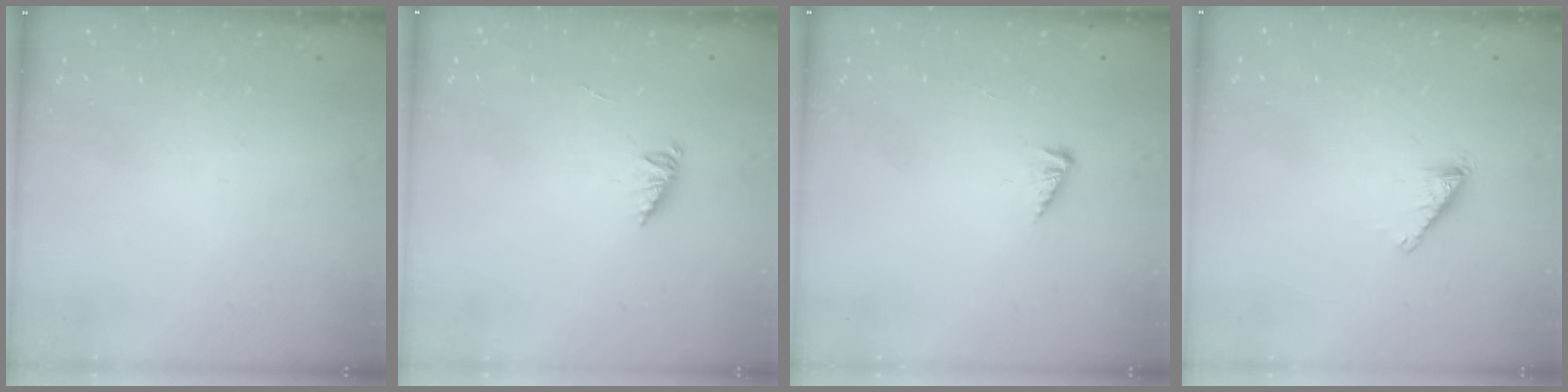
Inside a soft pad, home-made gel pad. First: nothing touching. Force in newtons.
{"total": 1.7, "press": 1.6, "slide": 0.4}
{"total": 2.6, "press": 2.6, "slide": 0.5}
{"total": 1.7, "press": 1.7, "slide": 0.2}